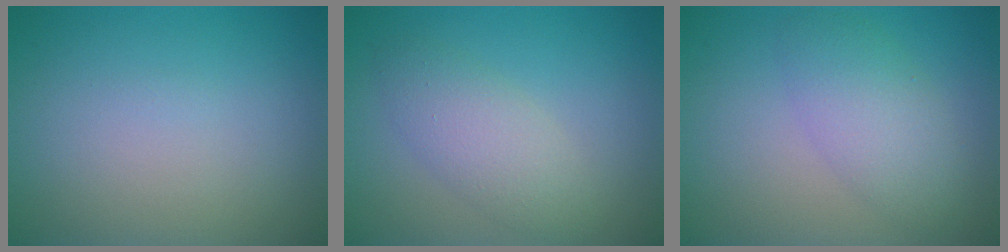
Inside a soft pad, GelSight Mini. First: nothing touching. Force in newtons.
{"total": 3.3, "press": 3.3, "slide": 0.1}
{"total": 3.9, "press": 3.9, "slide": 0.2}